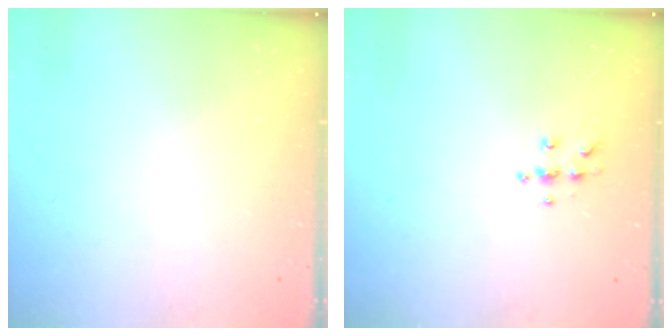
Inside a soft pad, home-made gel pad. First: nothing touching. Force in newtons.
{"total": 6.9, "press": 6.9, "slide": 0.4}